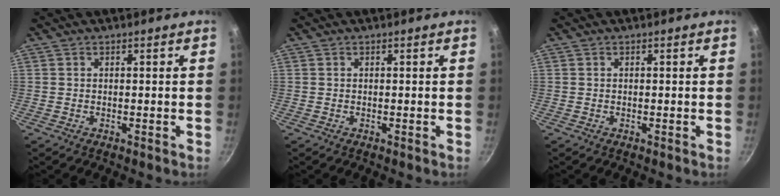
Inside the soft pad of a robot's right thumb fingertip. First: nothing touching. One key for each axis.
{"total": 0.0}
{"total": 0.0}